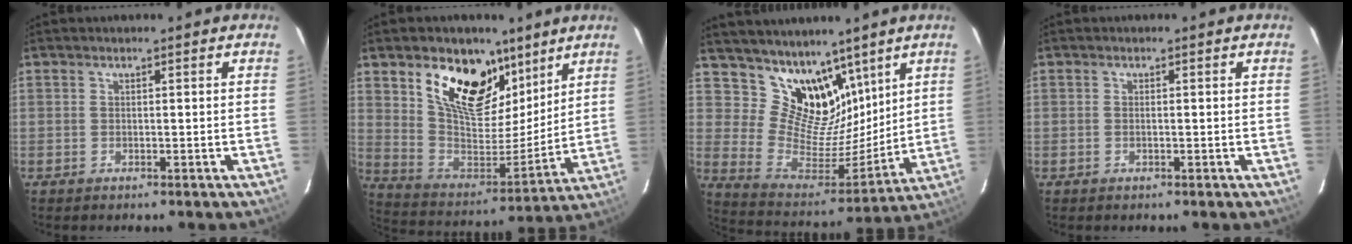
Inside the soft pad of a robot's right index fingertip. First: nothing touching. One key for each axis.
{"total": 19.8, "fx": 11.5, "fy": 10.7, "fz": 12.0, "tx": -0.225, "ty": -0.001, "tz": 0.209}
{"total": 15.1, "fx": 10.6, "fy": 9.0, "fz": 5.6, "tx": -0.104, "ty": -0.011, "tz": 0.207}
{"total": 0.5, "fx": -0.1, "fy": 0.0, "fz": 0.5, "tx": -0.012, "ty": 0.000, "tz": -0.003}